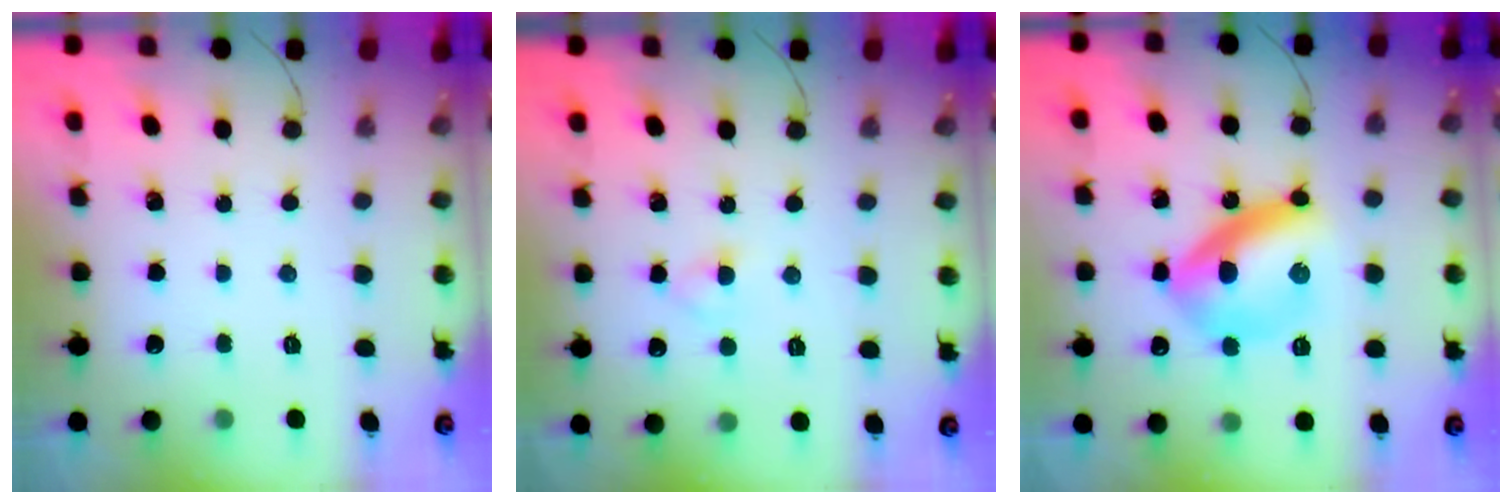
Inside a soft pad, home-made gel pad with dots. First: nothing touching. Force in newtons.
{"total": 2.7, "press": 2.4, "slide": 1.2}
{"total": 14.5, "press": 14.5, "slide": 0.8}